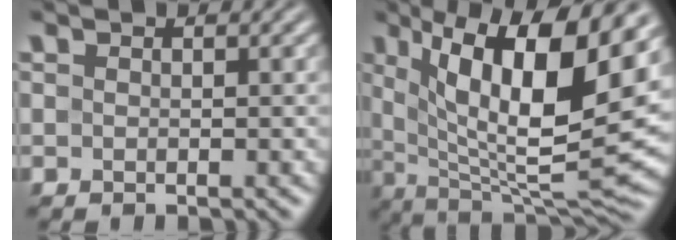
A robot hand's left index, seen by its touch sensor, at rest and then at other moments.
{"total": 13.8, "force": [5.0, 4.5, 12.0], "torque": [-0.195, -0.007, 0.093]}